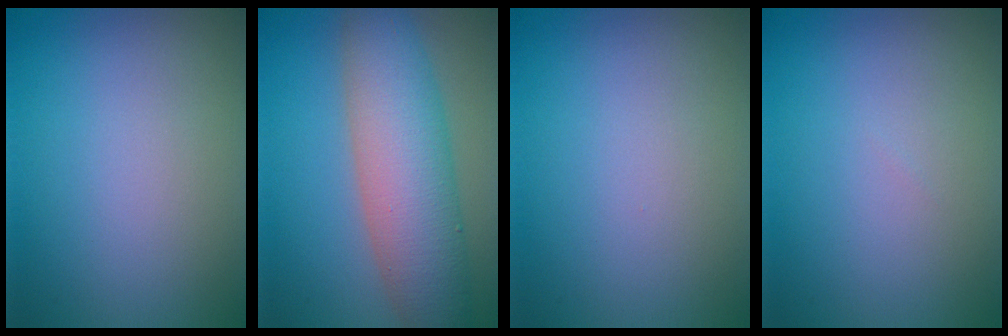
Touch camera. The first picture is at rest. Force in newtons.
{"total": 8.4, "press": 8.4, "slide": 0.3}
{"total": 0.0}
{"total": 0.0}